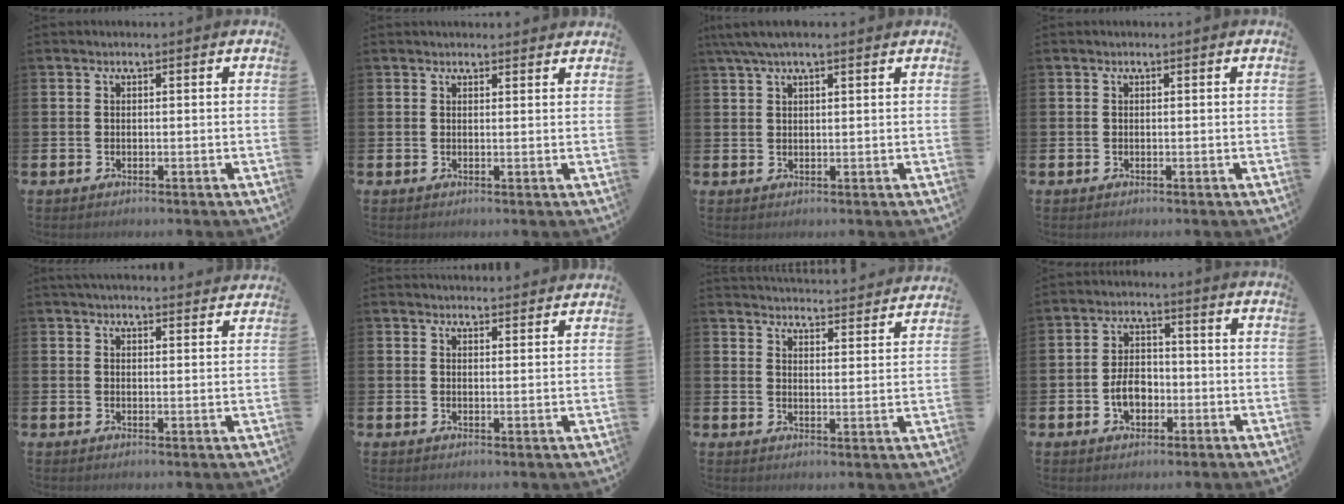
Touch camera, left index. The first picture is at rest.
{"total": 1.4, "force": [1.4, 0.3, 0.0], "torque": [0.006, -0.003, 0.024]}
{"total": 4.0, "force": [2.9, 0.9, 2.5], "torque": [-0.052, -0.001, 0.053]}
{"total": 0.0}
{"total": 3.3, "force": [3.3, 0.3, 0.4], "torque": [-0.014, -0.014, 0.060]}
{"total": 2.8, "force": [2.8, 0.3, -0.2], "torque": [0.006, -0.018, 0.050]}
{"total": 4.6, "force": [4.6, 0.0, 0.0], "torque": [-0.013, -0.040, 0.079]}
{"total": 4.6, "force": [-1.4, 3.1, 3.1], "torque": [-0.045, 0.004, -0.030]}